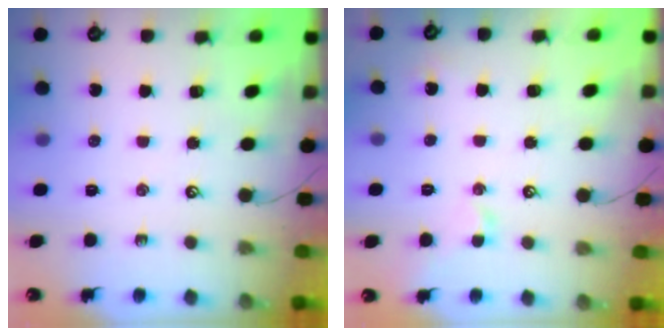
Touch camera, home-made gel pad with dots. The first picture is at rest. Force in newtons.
{"total": 1.3, "press": 1.2, "slide": 0.4}